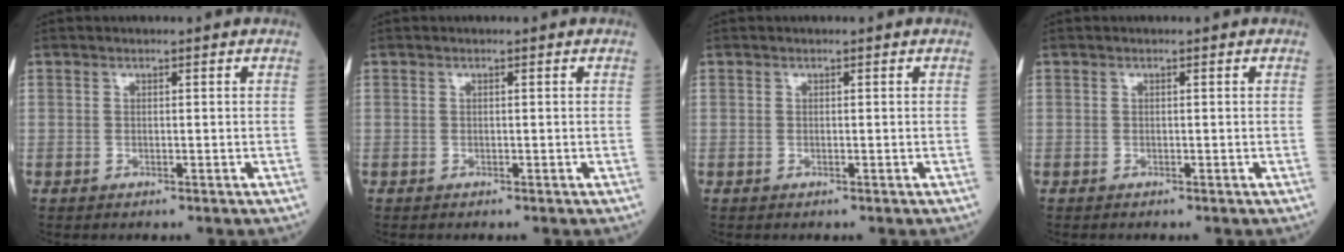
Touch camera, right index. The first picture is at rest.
{"total": 0.0}
{"total": 0.0}
{"total": 0.0}